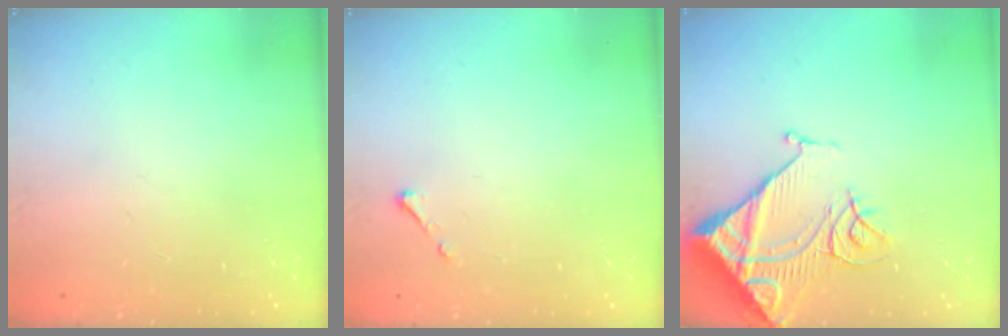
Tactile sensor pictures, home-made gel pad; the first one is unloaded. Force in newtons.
{"total": 2.5, "press": 2.5, "slide": 0.3}
{"total": 17.1, "press": 17.0, "slide": 1.8}